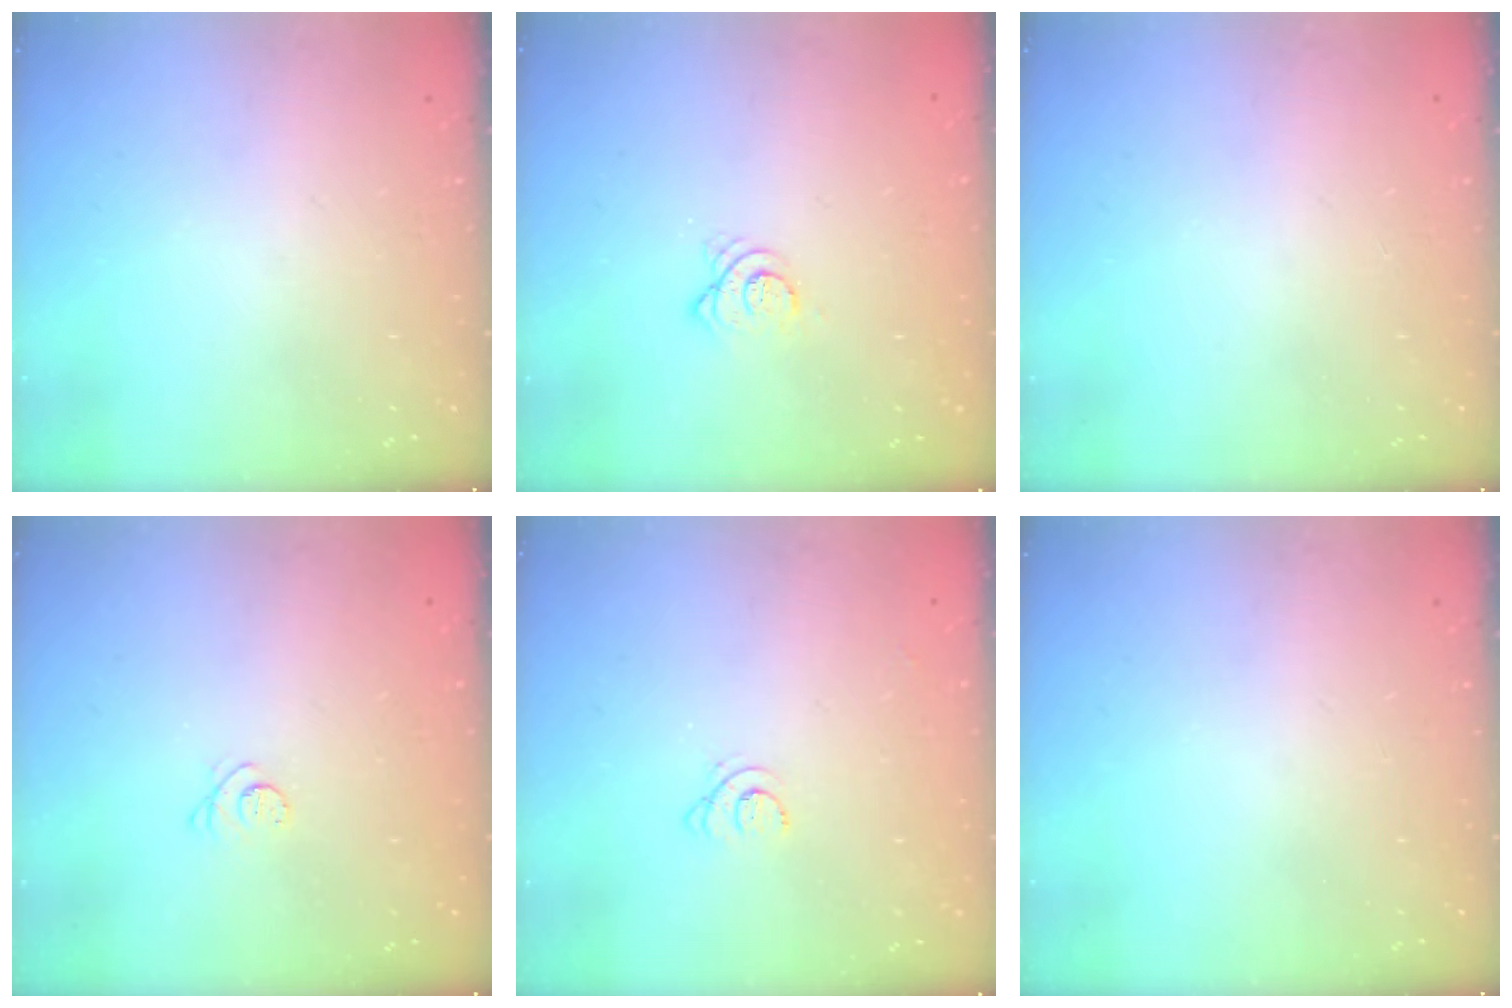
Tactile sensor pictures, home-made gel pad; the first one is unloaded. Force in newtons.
{"total": 3.7, "press": 3.7, "slide": 0.3}
{"total": 0.0}
{"total": 2.3, "press": 2.3, "slide": 0.3}
{"total": 4.1, "press": 4.1, "slide": 0.4}
{"total": 0.0}